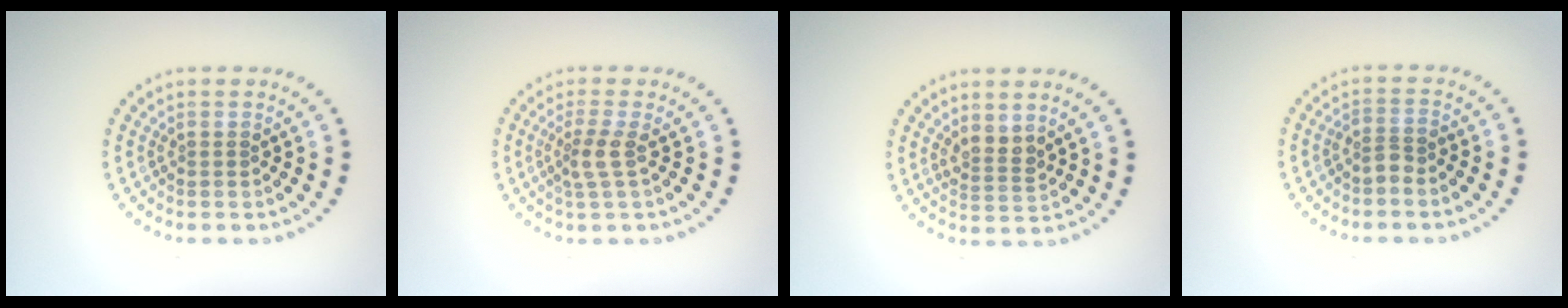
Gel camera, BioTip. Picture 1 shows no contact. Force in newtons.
{"total": 2.0, "press": 1.6, "slide": 1.3}
{"total": 2.0, "press": 1.7, "slide": 1.1}
{"total": 1.5, "press": 1.2, "slide": 1.0}